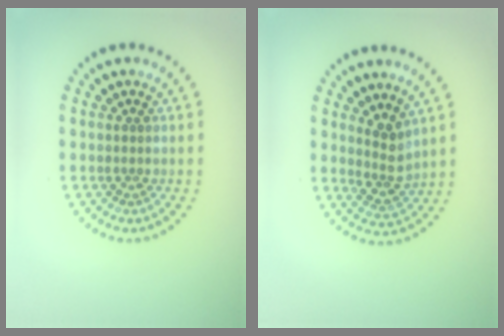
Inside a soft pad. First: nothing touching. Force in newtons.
{"total": 2.5, "press": 1.9, "slide": 1.6}